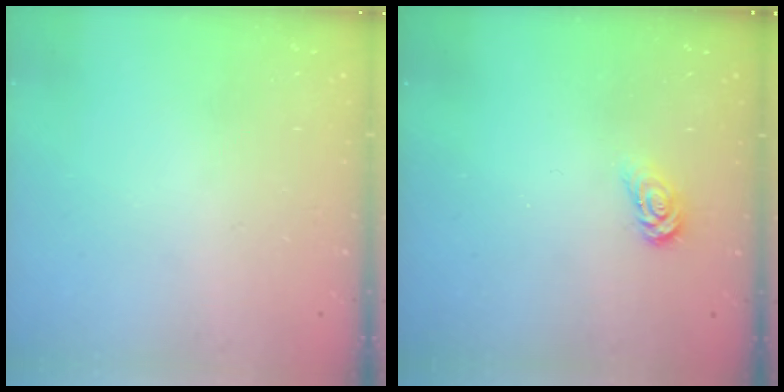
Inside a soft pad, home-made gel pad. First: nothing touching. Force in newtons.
{"total": 3.3, "press": 3.3, "slide": 0.3}